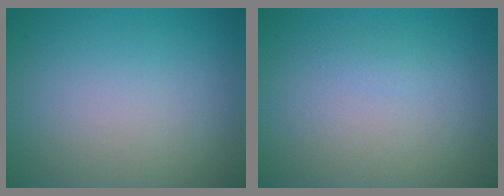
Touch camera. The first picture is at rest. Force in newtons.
{"total": 0.6, "press": 0.6, "slide": 0.0}